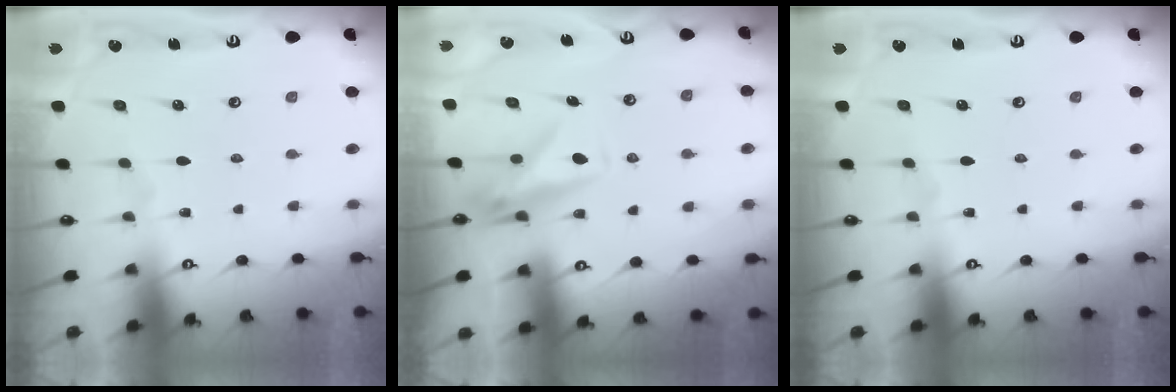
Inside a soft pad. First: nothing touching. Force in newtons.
{"total": 8.8, "press": 8.8, "slide": 0.1}
{"total": 0.0}